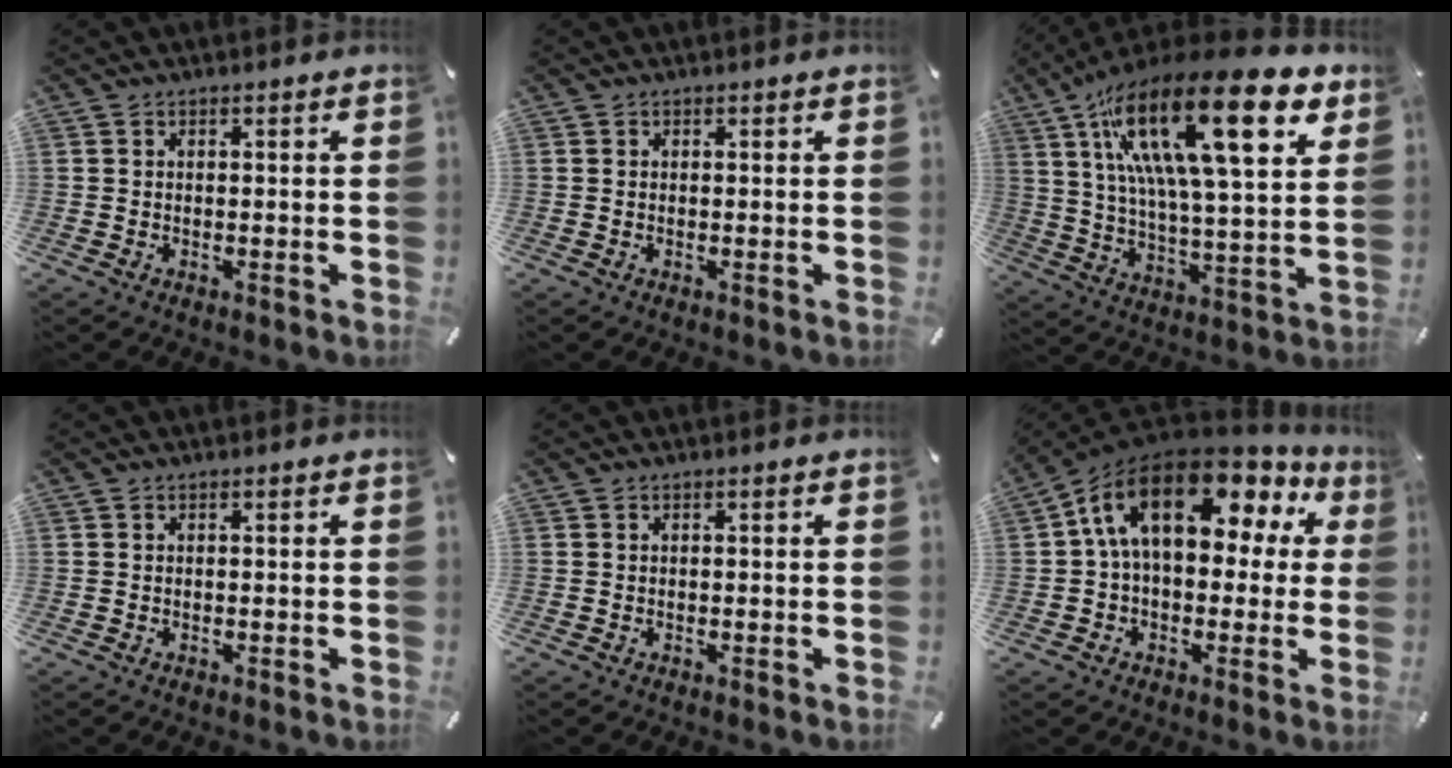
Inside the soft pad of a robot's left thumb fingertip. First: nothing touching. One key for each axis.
{"total": 0.0}
{"total": 26.6, "fx": 13.3, "fy": 8.5, "fz": 21.3, "tx": -0.402, "ty": -0.065, "tz": 0.208}
{"total": 0.0}
{"total": 0.0}
{"total": 17.9, "fx": 6.6, "fy": 10.1, "fz": 13.2, "tx": -0.236, "ty": -0.024, "tz": 0.110}